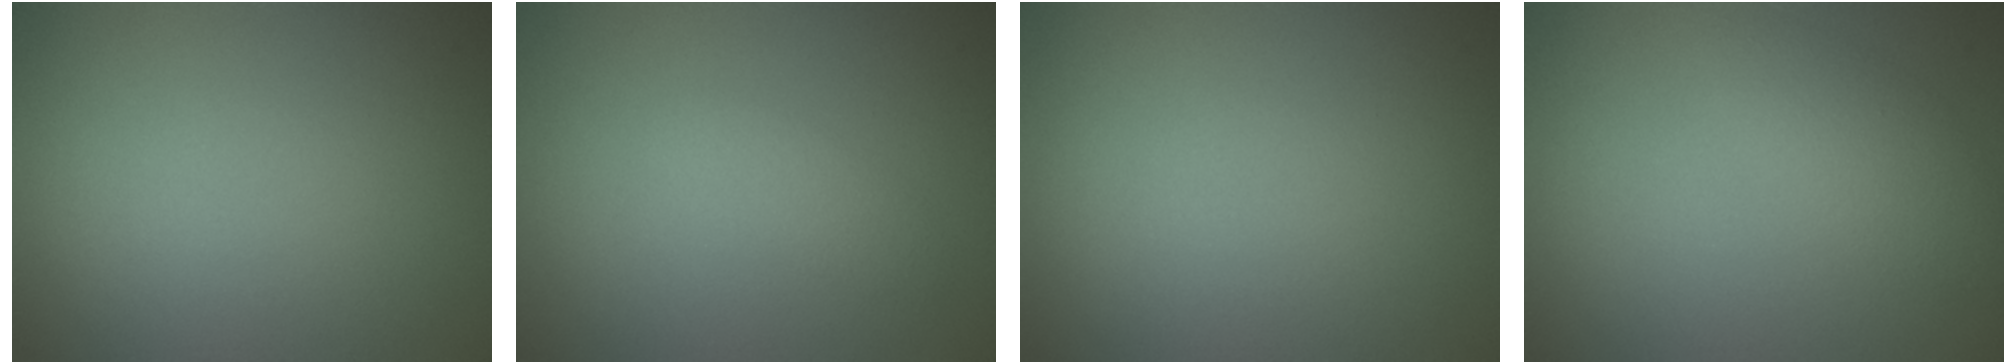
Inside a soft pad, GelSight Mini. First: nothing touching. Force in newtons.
{"total": 1.2, "press": 1.1, "slide": 0.1}
{"total": 0.0}
{"total": 2.3, "press": 2.3, "slide": 0.1}